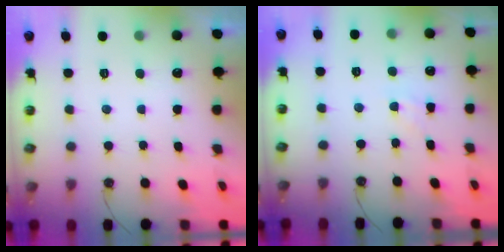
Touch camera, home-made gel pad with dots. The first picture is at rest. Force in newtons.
{"total": 1.7, "press": 1.7, "slide": 0.3}